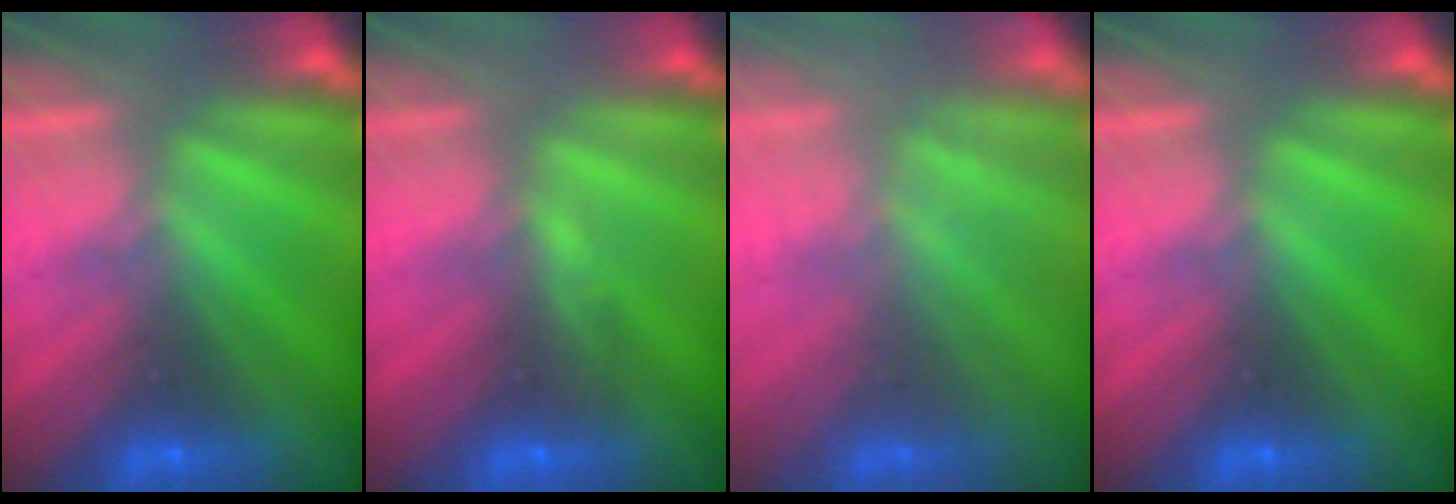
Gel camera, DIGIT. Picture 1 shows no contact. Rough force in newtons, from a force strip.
{"total": 2.6}
{"total": 2.1}
{"total": 0.0}